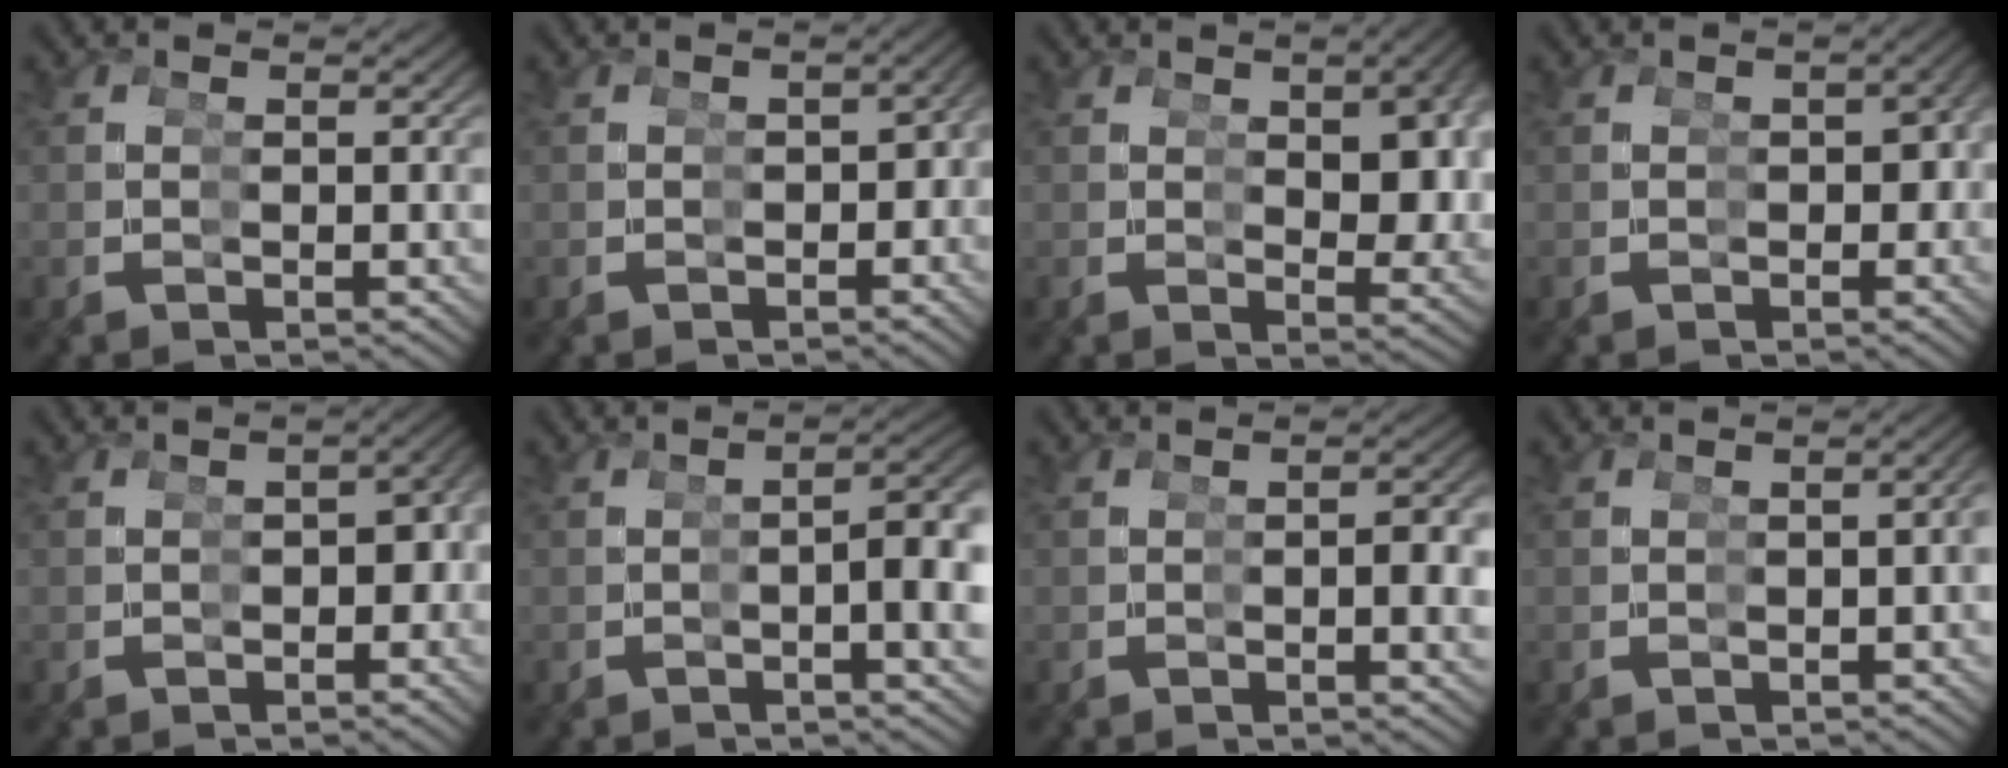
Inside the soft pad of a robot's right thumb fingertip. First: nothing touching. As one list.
[{"total": 2.5, "force": [-0.9, 1.7, 1.5], "torque": [-0.014, -0.006, -0.009]}, {"total": 4.7, "force": [0.7, 2.0, 4.2], "torque": [-0.046, -0.005, 0.014]}, {"total": 3.0, "force": [-0.5, 1.9, 2.3], "torque": [-0.020, -0.006, -0.002]}, {"total": 3.9, "force": [-0.9, 2.4, 2.9], "torque": [-0.028, -0.004, -0.007]}, {"total": 6.2, "force": [-0.2, 1.5, 6.0], "torque": [-0.073, 0.015, -0.006]}, {"total": 2.4, "force": [-0.1, 0.1, 2.4], "torque": [-0.034, 0.005, -0.001]}, {"total": 1.7, "force": [-0.4, 0.2, 1.6], "torque": [-0.029, 0.001, -0.002]}]